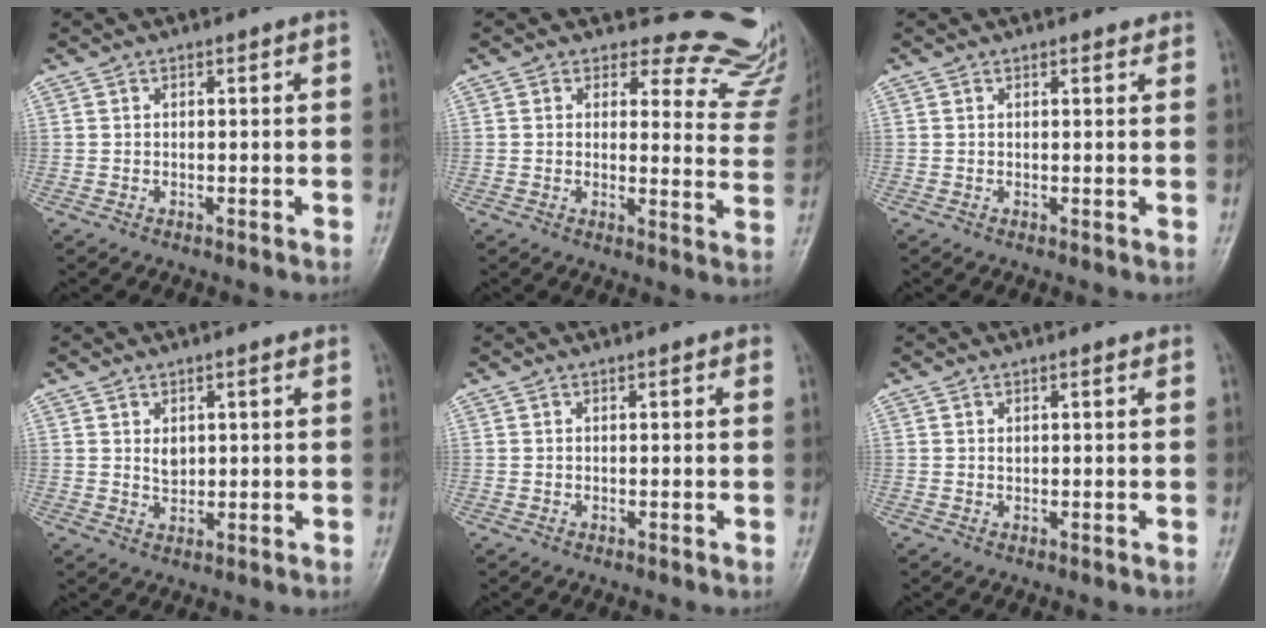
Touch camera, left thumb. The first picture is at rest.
{"total": 14.6, "force": [13.6, 5.2, 0.6], "torque": [0.055, -0.135, 0.118]}
{"total": 0.9, "force": [0.7, 0.4, 0.2], "torque": [0.001, -0.004, 0.010]}
{"total": 2.5, "force": [0.9, 1.7, 1.6], "torque": [-0.014, -0.010, 0.022]}
{"total": 0.7, "force": [0.5, 0.3, 0.5], "torque": [-0.007, 0.000, 0.003]}
{"total": 0.8, "force": [0.5, 0.4, 0.4], "torque": [0.000, -0.002, 0.010]}